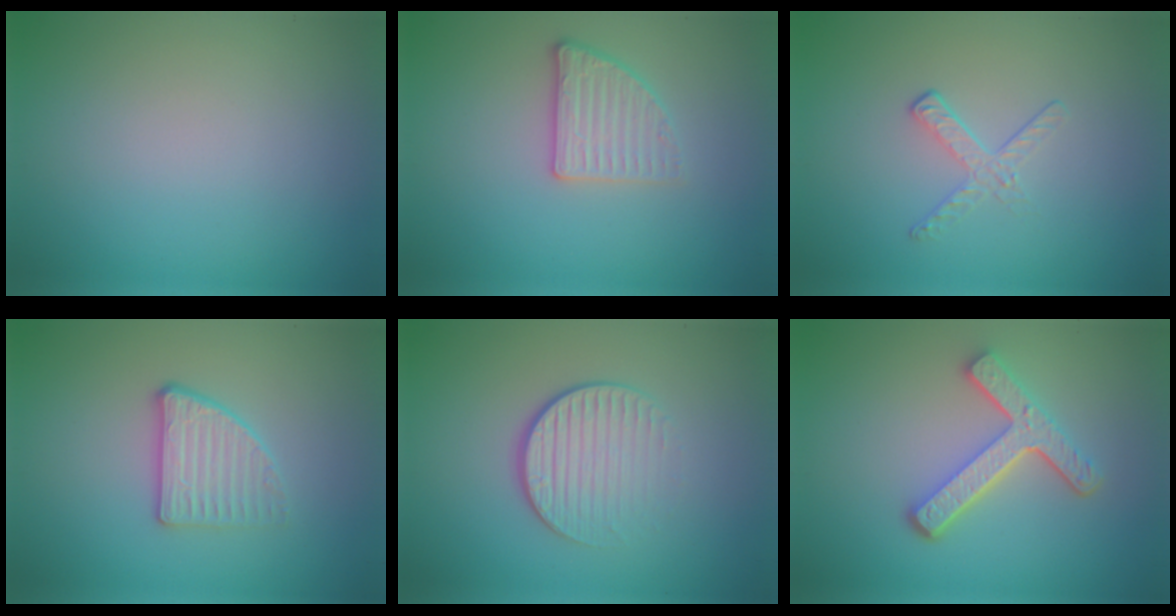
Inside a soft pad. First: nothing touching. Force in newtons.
{"total": 2.6, "press": 2.4, "slide": 1.0}
{"total": 1.7, "press": 0.7, "slide": 1.5}
{"total": 2.7, "press": 2.4, "slide": 1.1}
{"total": 4.1, "press": 2.6, "slide": 3.2}
{"total": 4.8, "press": 3.6, "slide": 3.2}